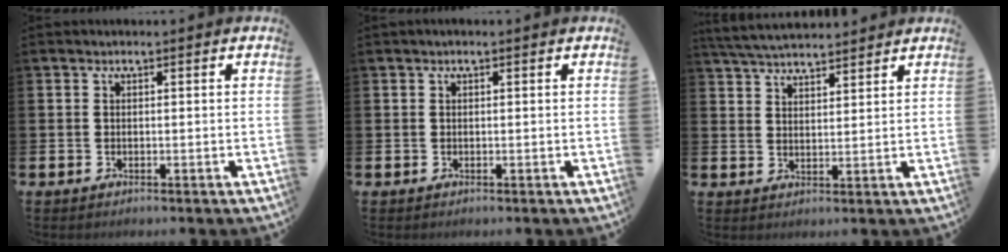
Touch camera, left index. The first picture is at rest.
{"total": 0.0}
{"total": 4.5, "force": [4.5, 0.6, 0.6], "torque": [-0.032, -0.017, 0.082]}